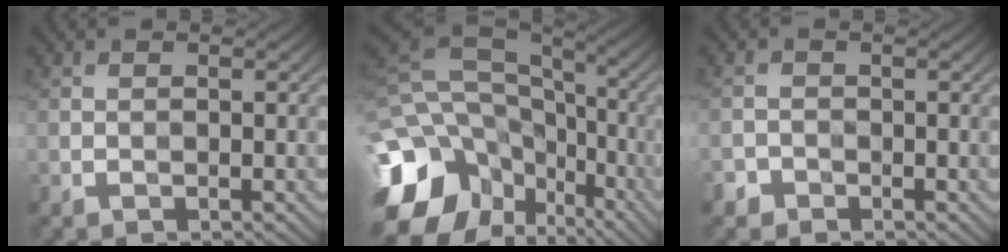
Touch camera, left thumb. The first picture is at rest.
{"total": 17.9, "force": [-7.4, 14.1, 8.3], "torque": [-0.249, -0.027, -0.102]}
{"total": 1.6, "force": [-1.2, 1.1, -0.1], "torque": [0.001, -0.003, -0.027]}